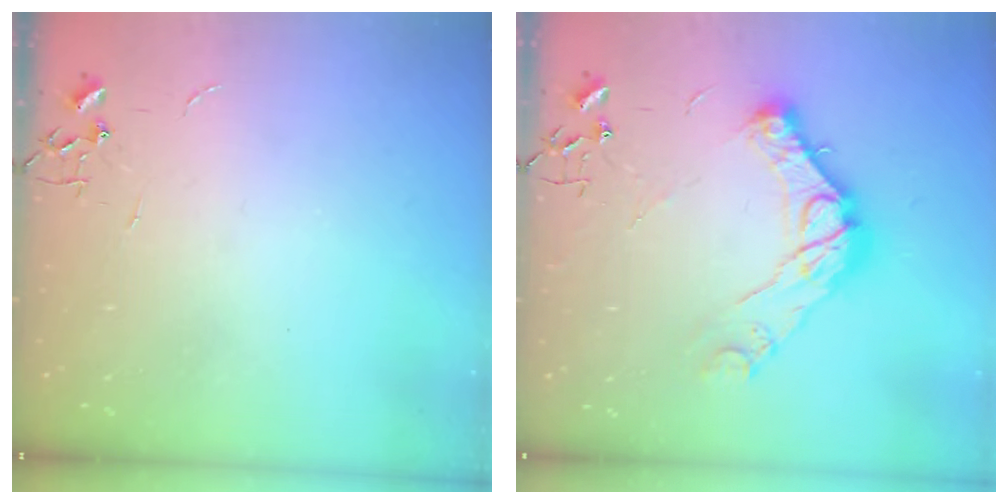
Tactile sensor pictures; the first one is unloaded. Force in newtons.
{"total": 16.1, "press": 16.1, "slide": 1.1}